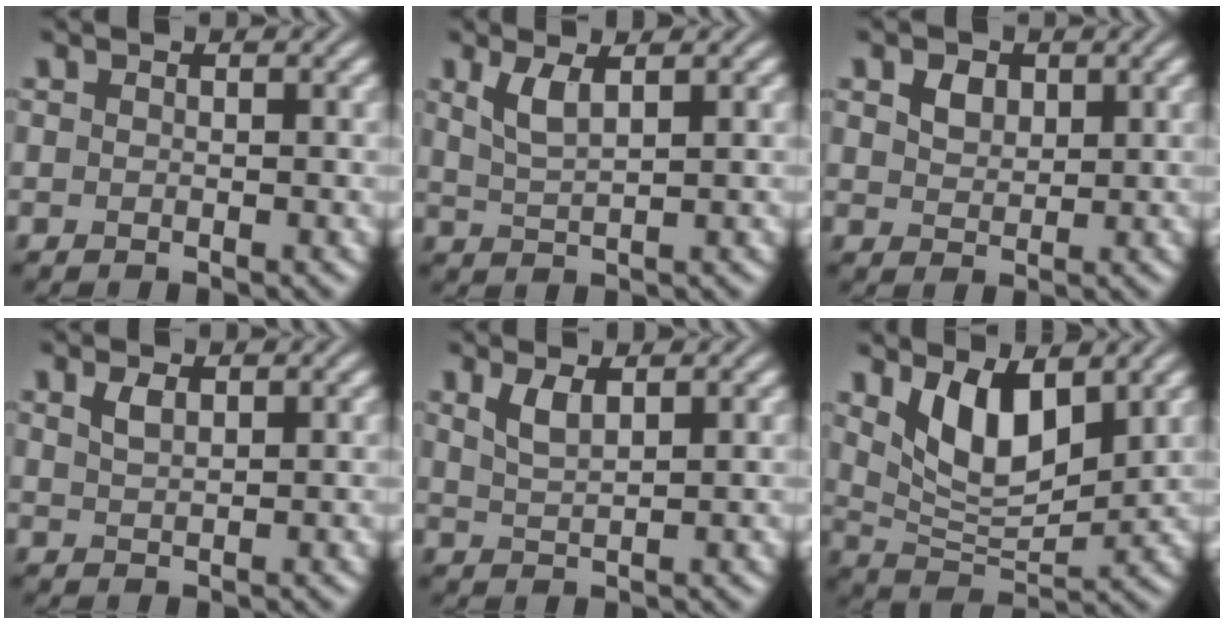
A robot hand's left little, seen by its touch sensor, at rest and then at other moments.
{"total": 2.5, "force": [1.2, 0.7, 2.0], "torque": [-0.044, -0.003, 0.028]}
{"total": 2.0, "force": [1.0, 1.4, 1.0], "torque": [-0.023, 0.002, 0.019]}
{"total": 1.4, "force": [0.9, 0.6, 0.9], "torque": [-0.023, 0.002, 0.020]}
{"total": 2.1, "force": [1.2, 0.7, 1.6], "torque": [-0.035, -0.001, 0.028]}
{"total": 6.4, "force": [2.8, 3.0, 4.9], "torque": [-0.098, -0.014, 0.055]}